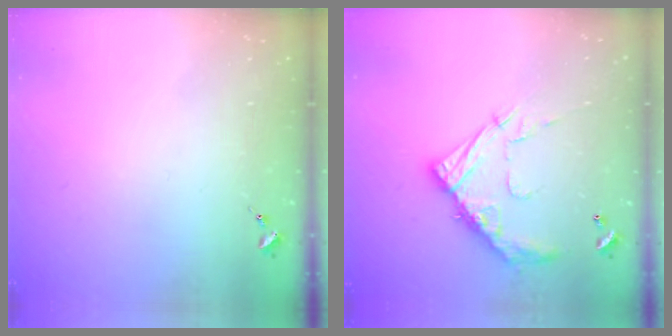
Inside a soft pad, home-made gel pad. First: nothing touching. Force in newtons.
{"total": 15.6, "press": 15.5, "slide": 1.2}